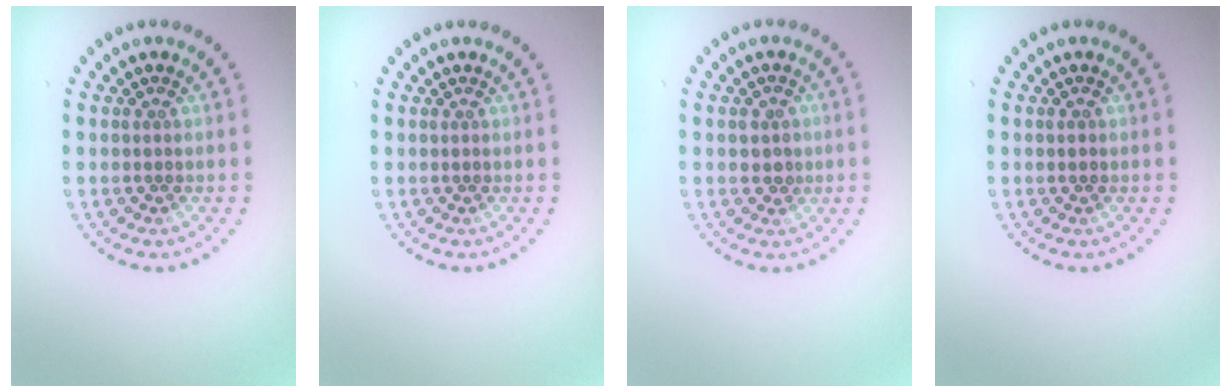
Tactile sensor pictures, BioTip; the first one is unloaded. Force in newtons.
{"total": 0.0}
{"total": 1.7, "press": 1.7, "slide": 0.4}
{"total": 0.7, "press": 0.7, "slide": 0.1}